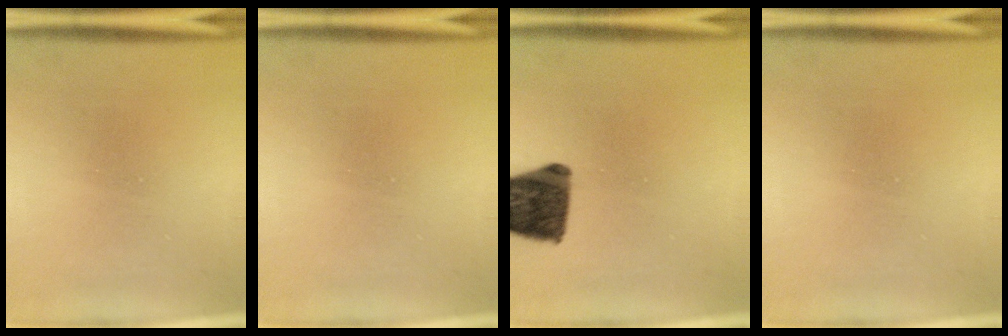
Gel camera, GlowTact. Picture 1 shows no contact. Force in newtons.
{"total": 0.0}
{"total": 12.6}
{"total": 0.0}